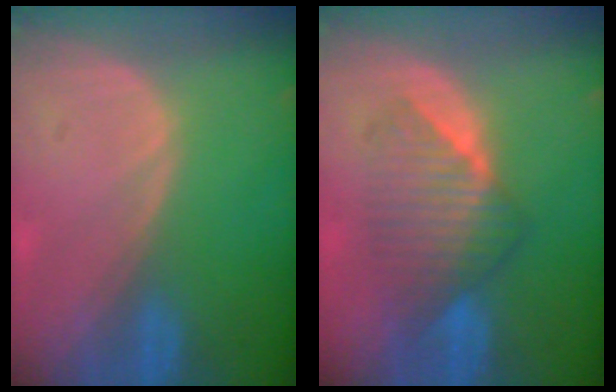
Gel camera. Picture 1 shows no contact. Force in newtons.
{"total": 6.9, "press": 6.9, "slide": 0.5}